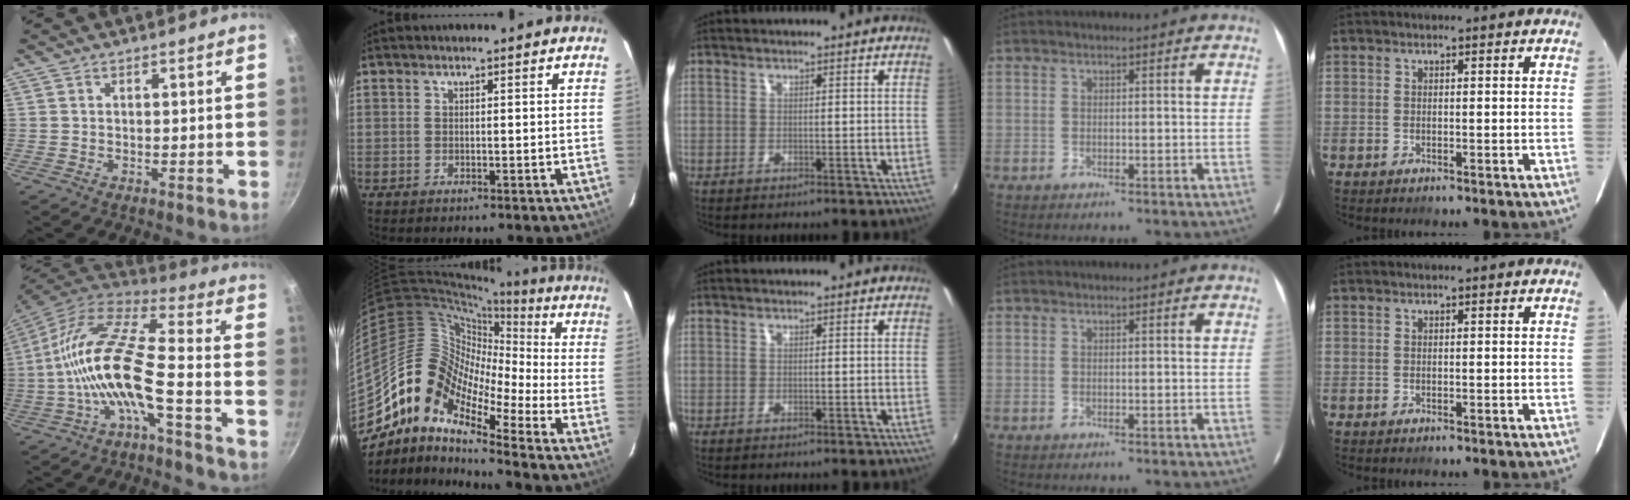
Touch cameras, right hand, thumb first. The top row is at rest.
{"thumb": {"total": 15.1, "force": [-4.7, 4.1, 13.8], "torque": [-0.276, 0.049, -0.103]}, "index": {"total": 12.7, "force": [-8.1, 6.1, 7.7], "torque": [-0.115, 0.014, -0.181]}}